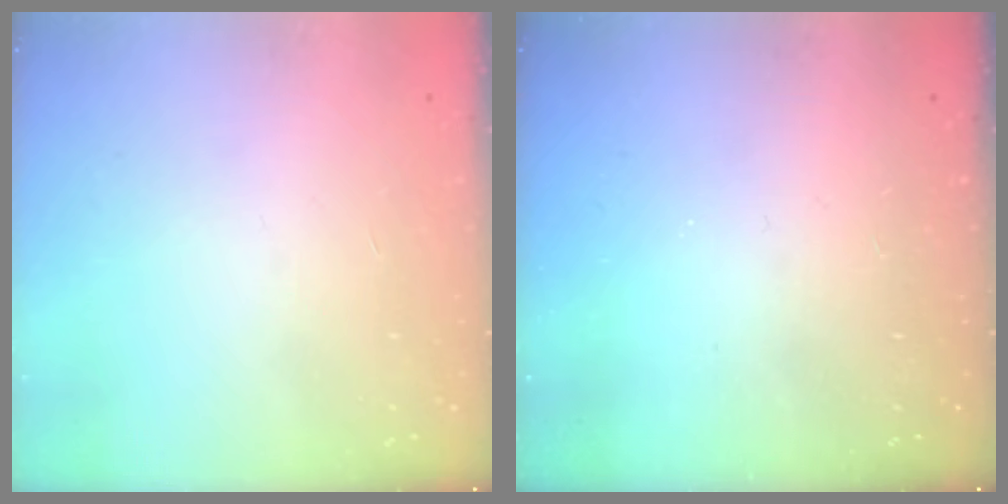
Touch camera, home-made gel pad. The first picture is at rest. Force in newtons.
{"total": 0.0}